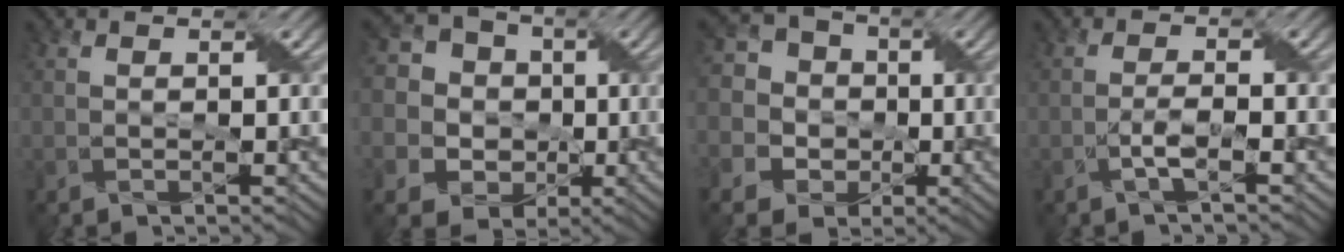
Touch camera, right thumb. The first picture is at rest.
{"total": 9.5, "force": [-0.4, 8.8, 3.3], "torque": [-0.123, 0.008, -0.031]}
{"total": 8.0, "force": [-1.0, 7.6, 2.5], "torque": [-0.092, -0.001, -0.039]}
{"total": 1.9, "force": [-1.3, 0.0, 1.4], "torque": [-0.032, 0.006, -0.030]}